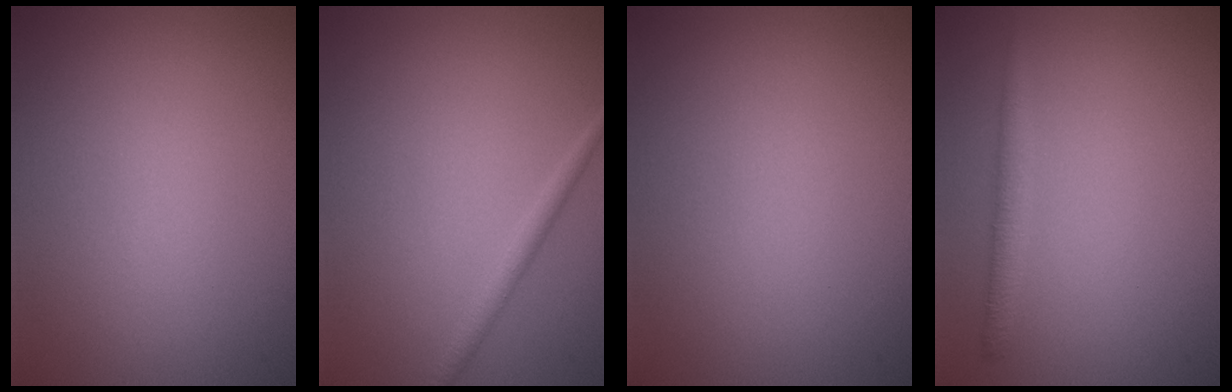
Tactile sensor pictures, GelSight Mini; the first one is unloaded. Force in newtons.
{"total": 1.5, "press": 1.5, "slide": 0.1}
{"total": 0.0}
{"total": 1.6, "press": 1.6, "slide": 0.0}